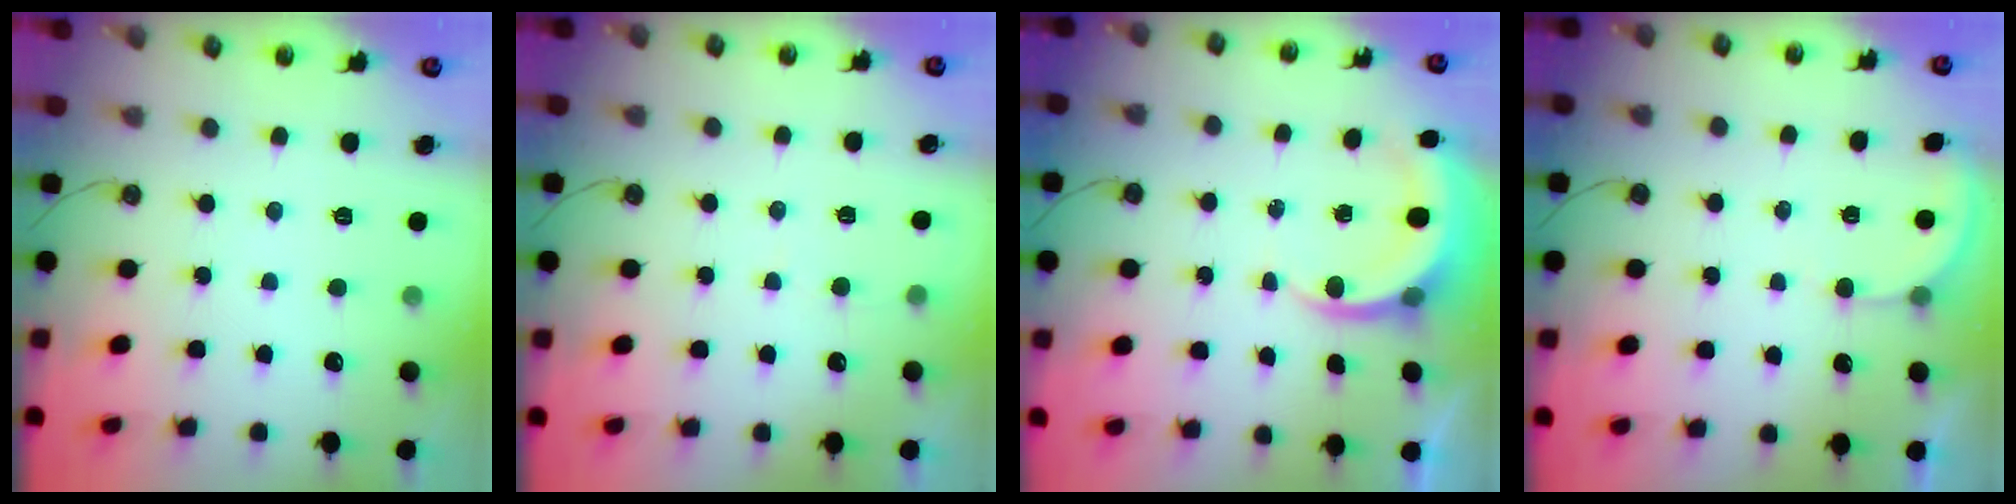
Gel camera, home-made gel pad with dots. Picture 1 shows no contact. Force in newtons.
{"total": 2.3, "press": 2.3, "slide": 0.3}
{"total": 4.7, "press": 4.7, "slide": 0.3}
{"total": 2.7, "press": 2.7, "slide": 0.1}